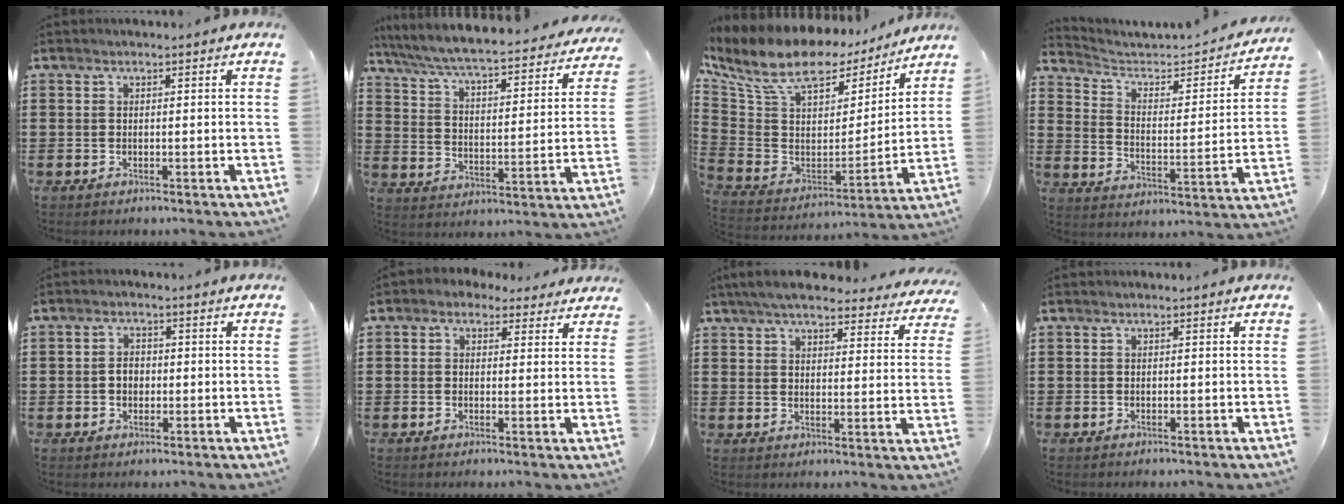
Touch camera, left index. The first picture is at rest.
{"total": 5.9, "force": [5.4, -0.1, 2.2], "torque": [-0.068, -0.045, 0.085]}
{"total": 11.8, "force": [8.5, 5.2, 6.3], "torque": [-0.151, -0.050, 0.147]}
{"total": 3.4, "force": [2.8, 1.5, 1.2], "torque": [-0.046, -0.023, 0.039]}
{"total": 2.5, "force": [-0.2, 1.9, 1.6], "torque": [-0.034, 0.007, -0.007]}
{"total": 2.3, "force": [1.6, 1.6, 0.5], "torque": [-0.011, 0.004, 0.027]}
{"total": 6.0, "force": [5.5, 0.7, 2.3], "torque": [-0.064, -0.018, 0.100]}
{"total": 0.0}